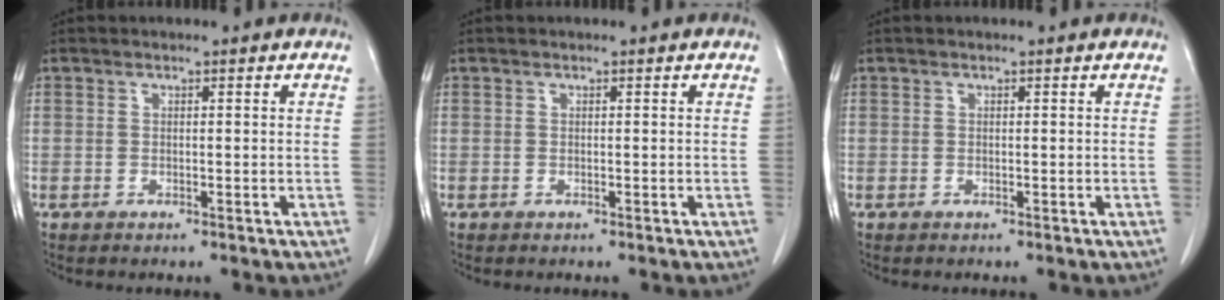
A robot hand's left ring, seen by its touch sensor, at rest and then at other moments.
{"total": 0.0}
{"total": 0.0}